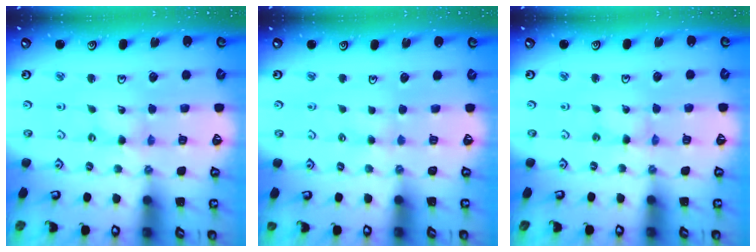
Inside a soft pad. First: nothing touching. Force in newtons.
{"total": 2.0, "press": 2.0, "slide": 0.4}
{"total": 1.3, "press": 1.3, "slide": 0.1}